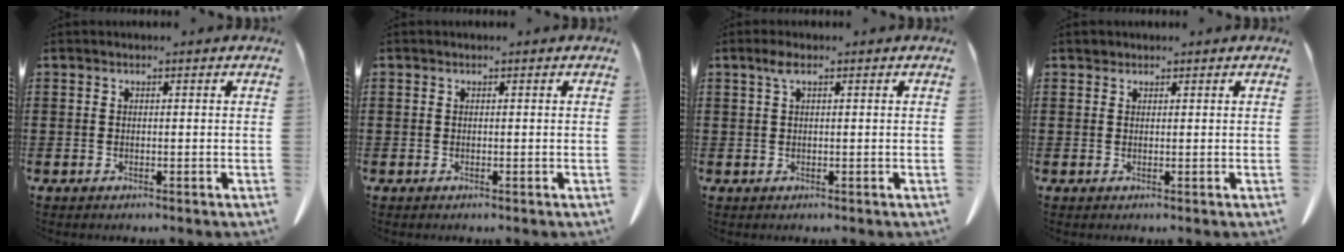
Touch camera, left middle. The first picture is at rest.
{"total": 0.0}
{"total": 1.9, "force": [0.8, 0.6, 1.7], "torque": [-0.035, 0.006, 0.012]}
{"total": 0.6, "force": [0.6, 0.3, 0.0], "torque": [-0.002, 0.001, 0.011]}